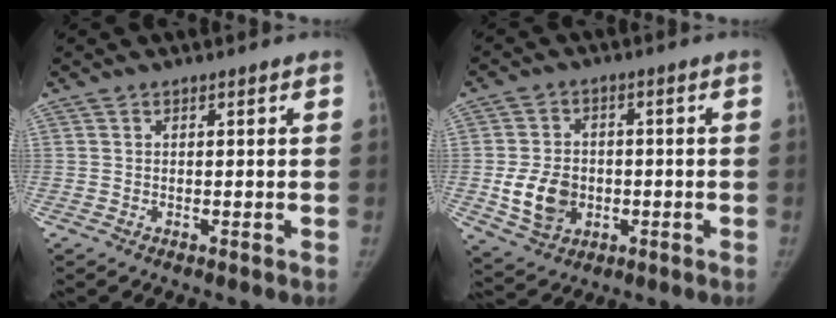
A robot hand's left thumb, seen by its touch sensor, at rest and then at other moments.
{"total": 9.4, "force": [-1.6, 7.4, 5.5], "torque": [-0.076, 0.003, -0.019]}